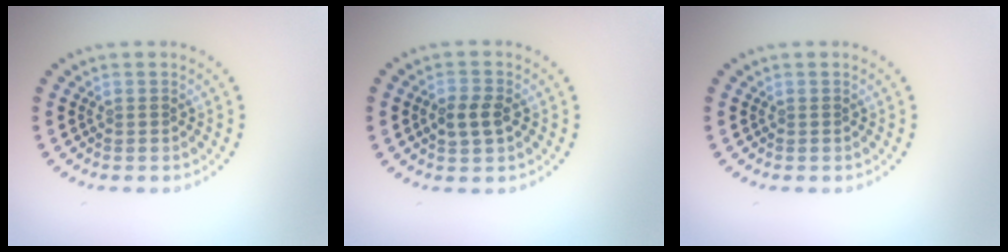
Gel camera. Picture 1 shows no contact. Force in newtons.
{"total": 2.4, "press": 2.4, "slide": 0.2}
{"total": 0.0}